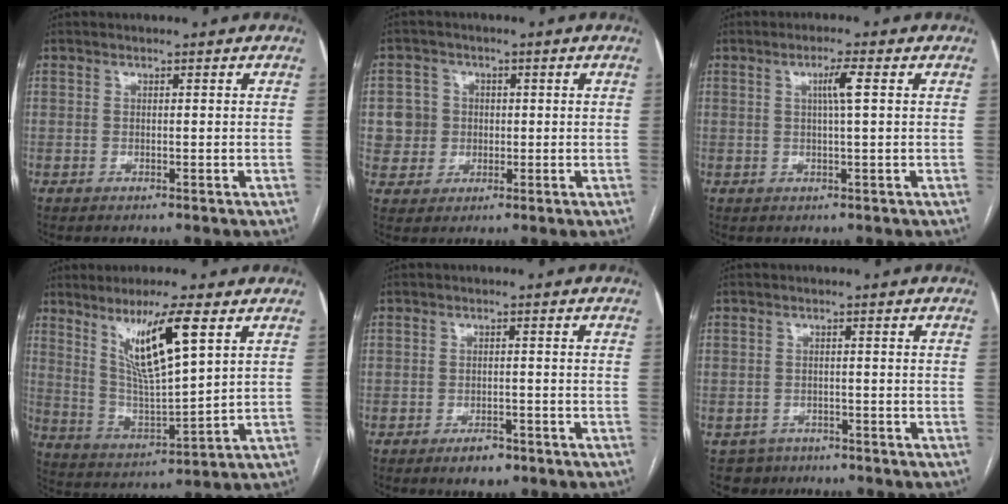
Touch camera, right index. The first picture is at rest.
{"total": 5.4, "force": [0.4, 5.4, 0.4], "torque": [-0.004, 0.019, 0.014]}
{"total": 3.2, "force": [0.7, -0.4, 3.1], "torque": [-0.055, 0.002, 0.011]}
{"total": 11.7, "force": [5.9, 0.7, 10.1], "torque": [-0.185, -0.010, 0.116]}
{"total": 3.3, "force": [-2.2, 1.6, 1.7], "torque": [-0.025, 0.001, -0.027]}
{"total": 3.6, "force": [-2.3, 2.8, -0.5], "torque": [0.012, 0.008, -0.037]}